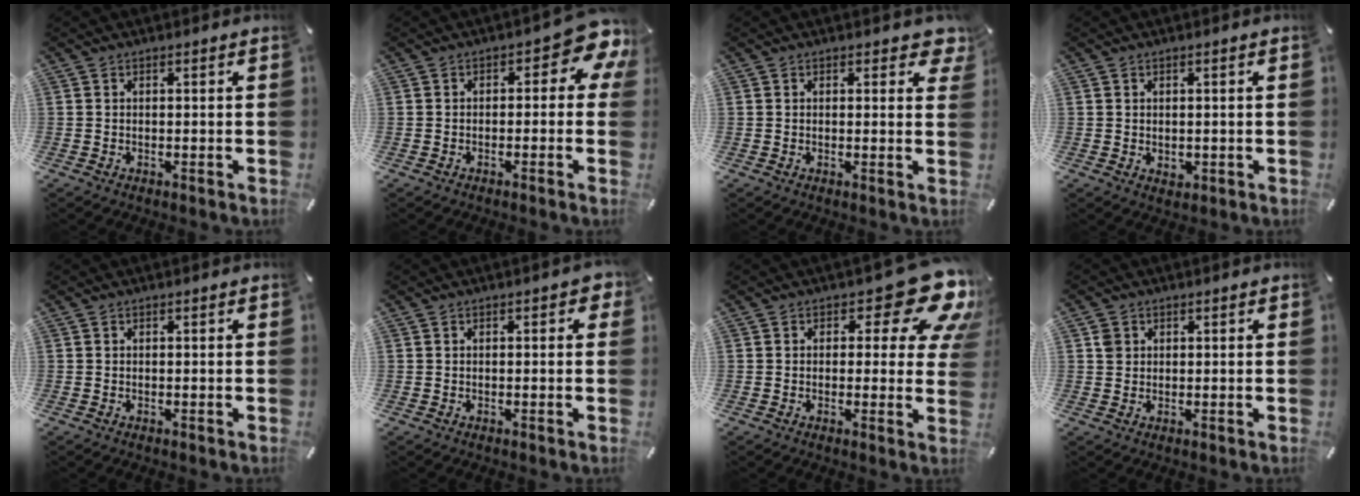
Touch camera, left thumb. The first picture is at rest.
{"total": 7.0, "force": [2.3, 3.5, 5.6], "torque": [-0.071, -0.017, 0.035]}
{"total": 2.8, "force": [1.8, 1.6, 1.5], "torque": [-0.011, -0.003, 0.027]}
{"total": 1.3, "force": [0.3, 1.3, 0.1], "torque": [-0.002, 0.005, 0.005]}
{"total": 0.0}
{"total": 1.6, "force": [0.1, 1.1, 1.1], "torque": [-0.013, 0.005, 0.000]}
{"total": 14.8, "force": [7.6, 6.2, 11.1], "torque": [-0.135, -0.054, 0.125]}
{"total": 2.3, "force": [0.7, 2.2, 0.2], "torque": [0.009, -0.001, 0.007]}